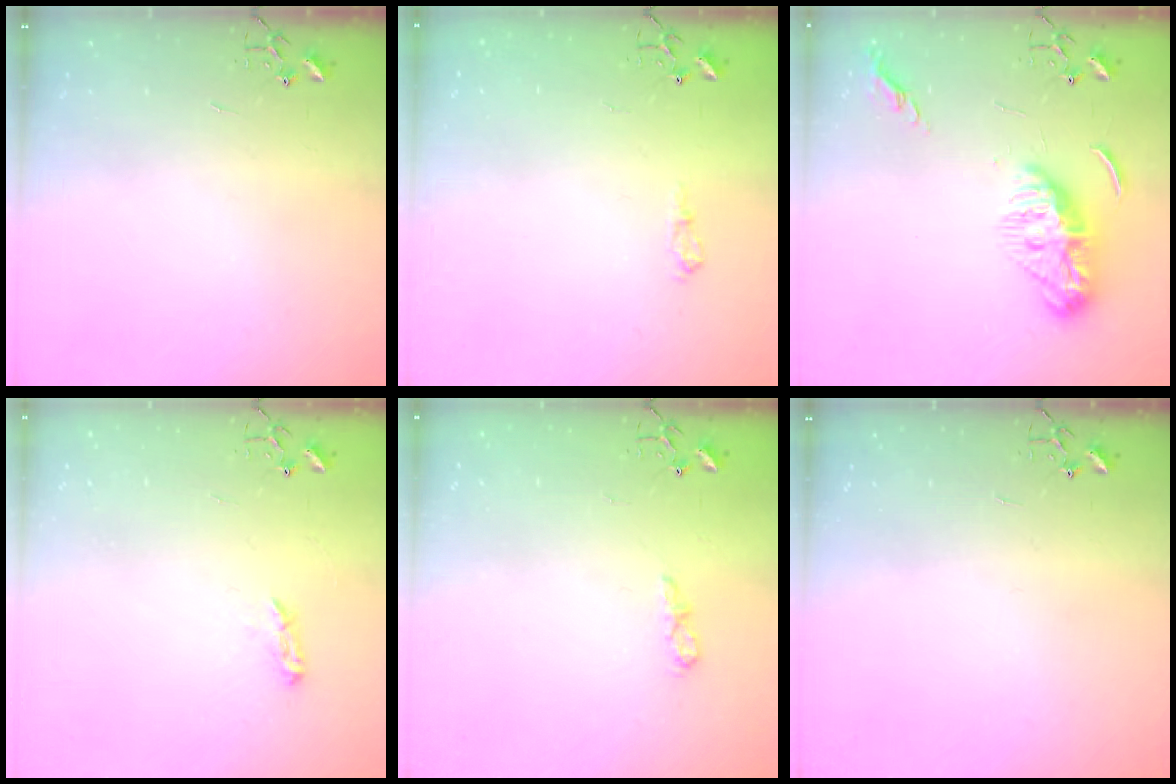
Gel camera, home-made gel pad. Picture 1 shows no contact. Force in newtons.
{"total": 7.0, "press": 7.0, "slide": 0.8}
{"total": 11.1, "press": 11.1, "slide": 1.0}
{"total": 5.5, "press": 5.5, "slide": 0.5}
{"total": 6.3, "press": 6.2, "slide": 0.6}
{"total": 0.0}